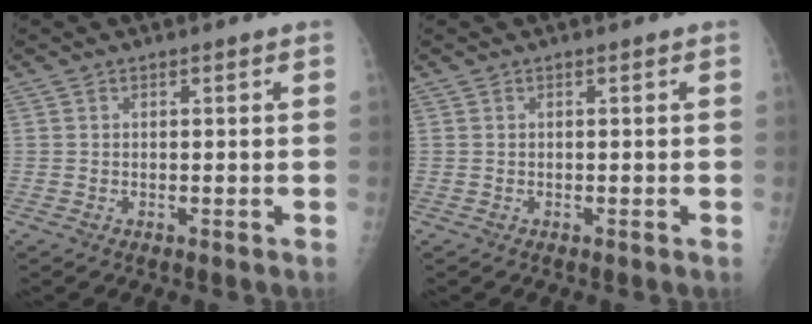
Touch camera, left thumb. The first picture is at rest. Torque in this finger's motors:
{"motor_torque": [0.02, 0.01, 0.00, 0.00, 0.01]}